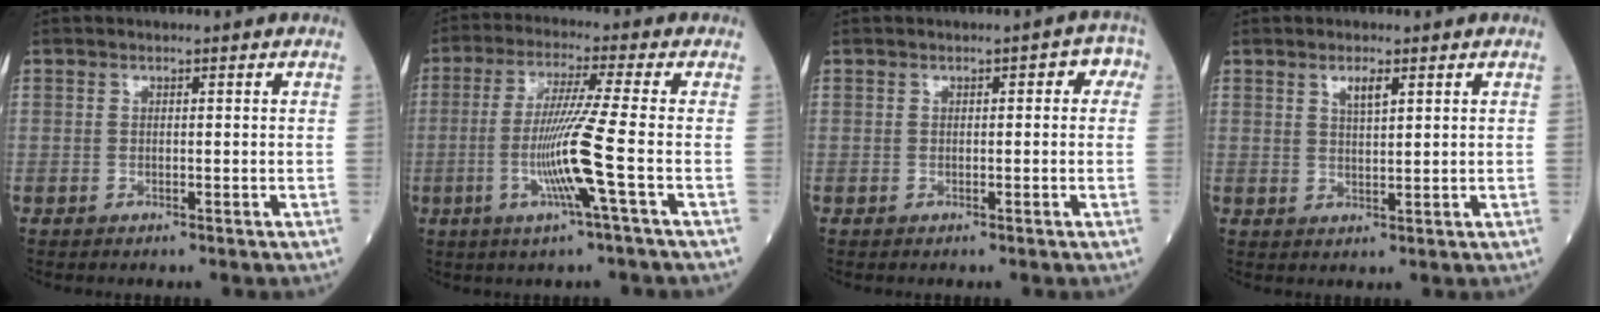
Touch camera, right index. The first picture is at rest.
{"total": 9.8, "force": [-2.6, -2.0, 9.2], "torque": [-0.187, -0.015, -0.054]}
{"total": 2.6, "force": [0.4, 1.4, 2.2], "torque": [-0.017, 0.020, -0.001]}
{"total": 2.5, "force": [1.5, 0.5, 2.0], "torque": [-0.039, 0.000, 0.027]}